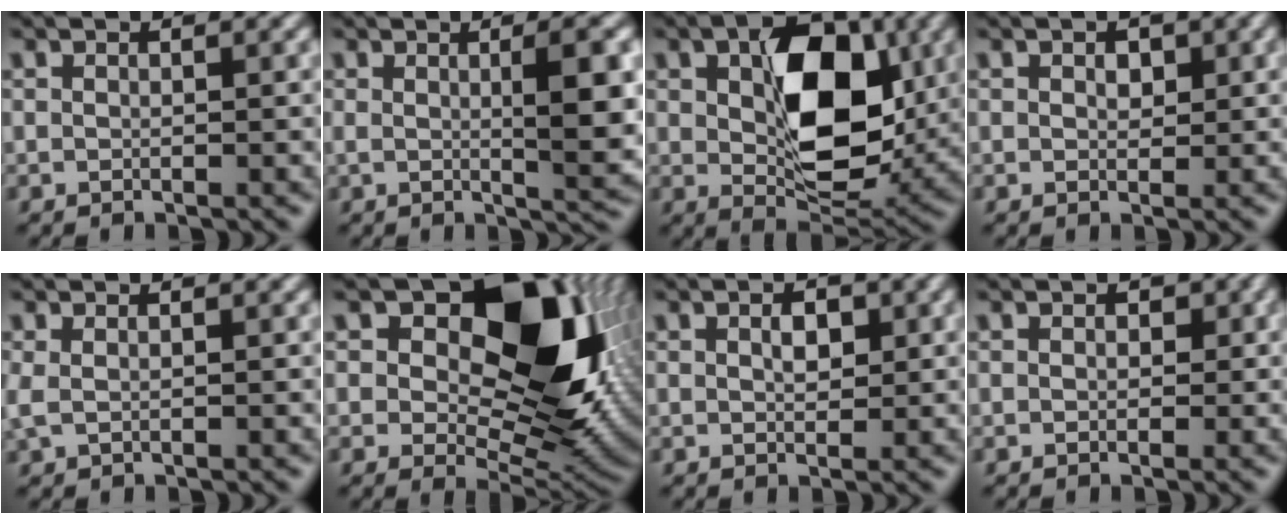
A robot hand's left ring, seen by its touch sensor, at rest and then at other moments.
{"total": 3.9, "force": [0.2, 0.4, 3.9], "torque": [-0.059, 0.000, 0.014]}
{"total": 8.9, "force": [1.1, 5.0, 7.3], "torque": [-0.127, 0.000, 0.032]}
{"total": 0.7, "force": [0.2, 0.5, 0.5], "torque": [-0.008, 0.007, 0.009]}
{"total": 1.0, "force": [-0.3, 0.6, 0.6], "torque": [-0.027, 0.004, 0.004]}
{"total": 13.4, "force": [3.8, 8.0, 10.0], "torque": [-0.154, 0.002, 0.082]}
{"total": 1.0, "force": [0.1, 0.4, 0.8], "torque": [-0.020, 0.005, 0.011]}
{"total": 1.4, "force": [0.3, 1.1, 0.8], "torque": [-0.003, 0.014, 0.000]}